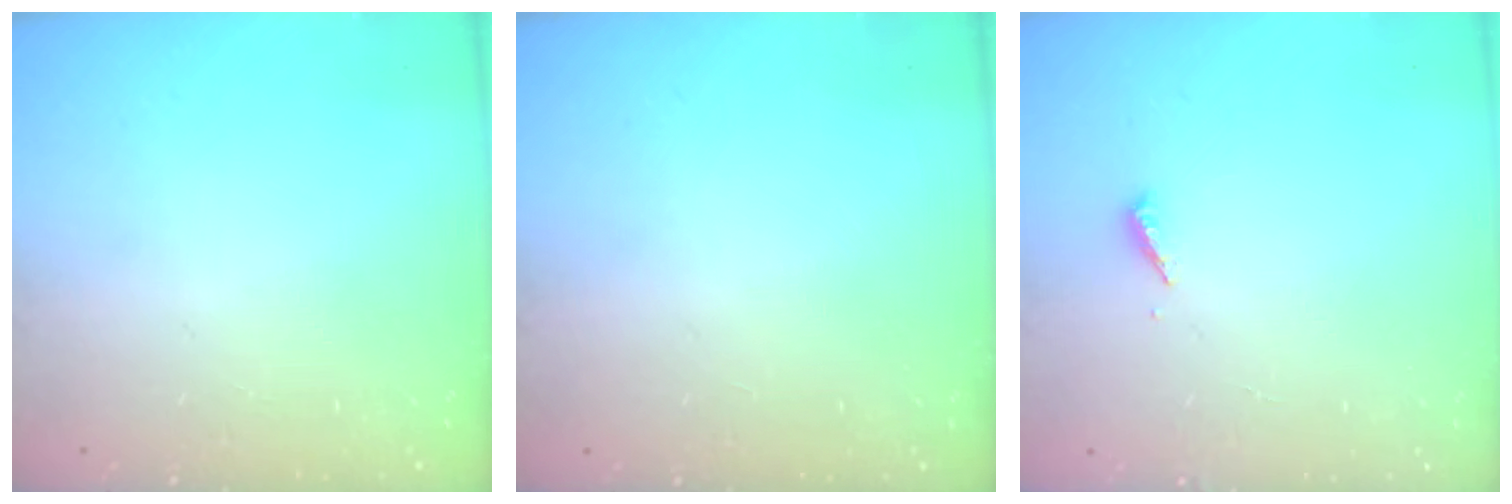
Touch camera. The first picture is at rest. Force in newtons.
{"total": 1.1, "press": 0.8, "slide": 0.7}
{"total": 2.0, "press": 2.0, "slide": 0.2}